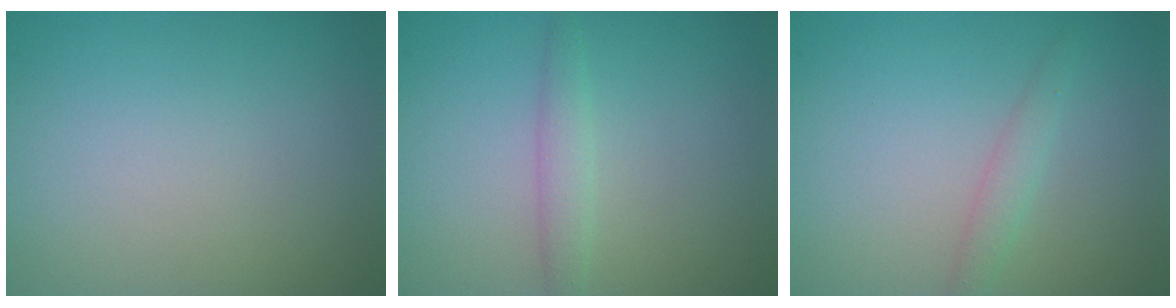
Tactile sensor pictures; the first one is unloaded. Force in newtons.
{"total": 1.6, "press": 1.6, "slide": 0.0}
{"total": 1.4, "press": 1.4, "slide": 0.0}